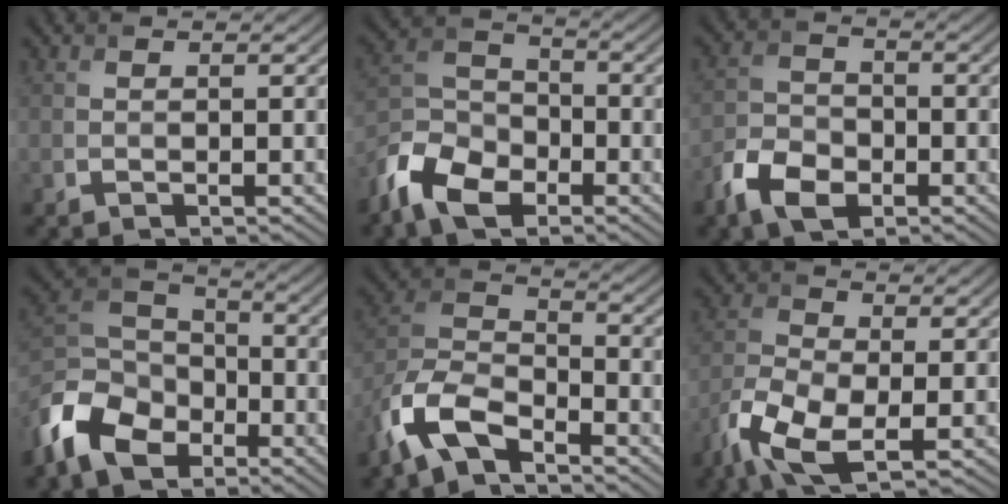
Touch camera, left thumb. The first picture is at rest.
{"total": 9.5, "force": [-5.9, 5.5, 5.0], "torque": [-0.118, -0.012, -0.137]}
{"total": 6.3, "force": [-3.6, 3.9, 3.5], "torque": [-0.078, -0.004, -0.082]}
{"total": 11.3, "force": [-6.4, 7.3, 5.7], "torque": [-0.148, -0.020, -0.147]}
{"total": 10.0, "force": [-6.6, 4.1, 6.2], "torque": [-0.137, -0.006, -0.153]}
{"total": 7.9, "force": [-3.9, 3.5, 5.9], "torque": [-0.135, -0.012, -0.084]}